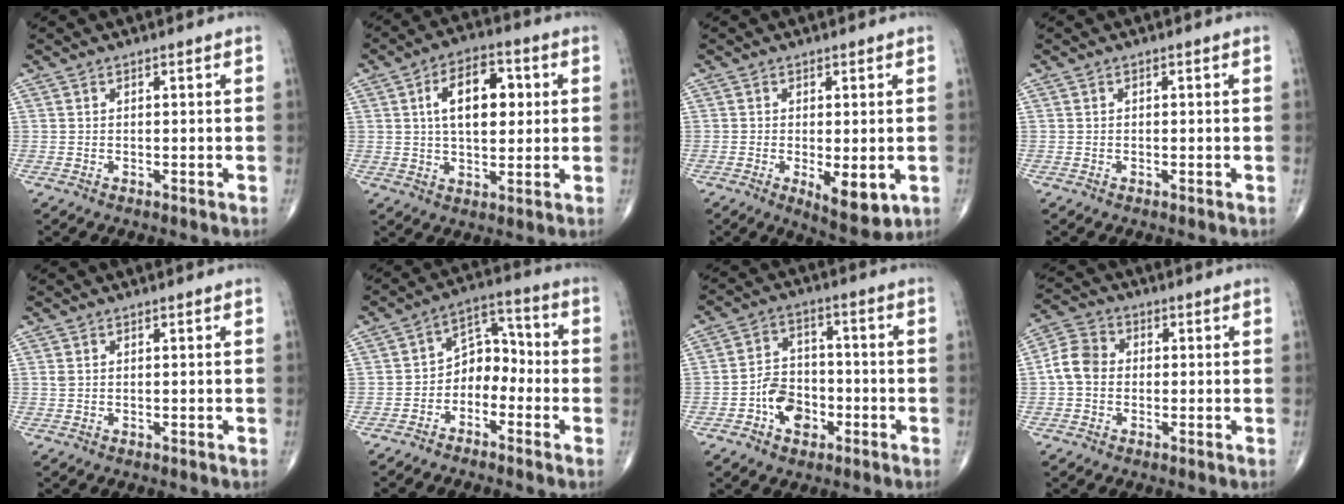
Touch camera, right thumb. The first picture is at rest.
{"total": 11.7, "force": [2.4, 6.5, 9.4], "torque": [-0.129, 0.007, 0.036]}
{"total": 7.2, "force": [-1.9, 2.8, 6.4], "torque": [-0.085, -0.018, -0.023]}
{"total": 0.0}
{"total": 0.7, "force": [0.2, 0.4, 0.4], "torque": [-0.011, 0.007, 0.007]}
{"total": 7.6, "force": [-2.8, 5.4, 4.5], "torque": [-0.041, 0.050, -0.061]}
{"total": 8.6, "force": [-3.2, 6.2, 5.0], "torque": [-0.052, 0.030, -0.060]}
{"total": 6.3, "force": [-0.4, 5.2, 3.6], "torque": [-0.061, 0.020, -0.019]}